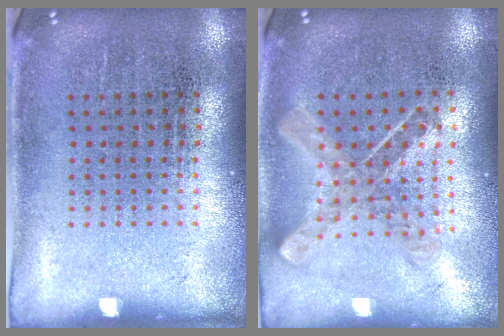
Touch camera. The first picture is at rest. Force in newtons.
{"total": 0.9, "press": 0.9, "slide": 0.1}